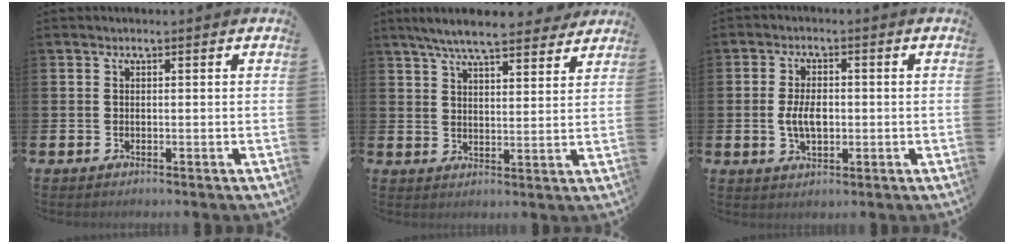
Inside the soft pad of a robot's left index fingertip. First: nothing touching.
{"total": 7.4, "force": [6.9, 1.0, 2.5], "torque": [-0.061, -0.033, 0.123]}
{"total": 4.3, "force": [-0.2, 2.5, 3.6], "torque": [-0.064, 0.001, -0.008]}